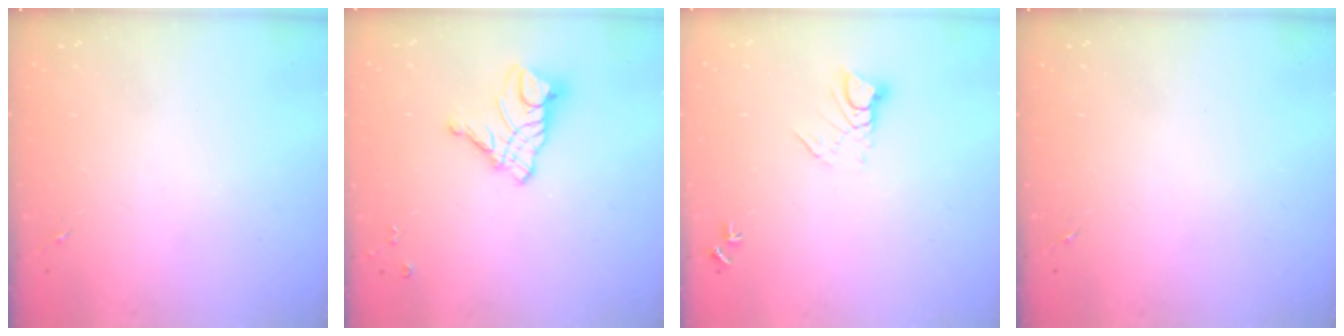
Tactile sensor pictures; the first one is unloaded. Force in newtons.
{"total": 13.4, "press": 13.3, "slide": 1.2}
{"total": 5.9, "press": 5.9, "slide": 0.5}
{"total": 0.0}